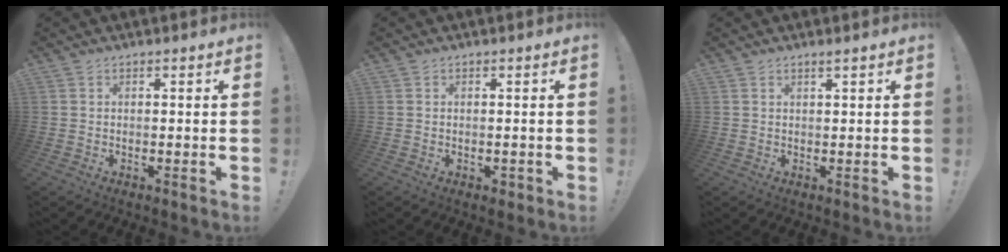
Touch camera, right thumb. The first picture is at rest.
{"total": 1.1, "force": [-0.2, 1.0, 0.4], "torque": [0.002, -0.001, -0.005]}
{"total": 1.1, "force": [0.8, -0.1, 0.7], "torque": [-0.016, -0.001, 0.015]}